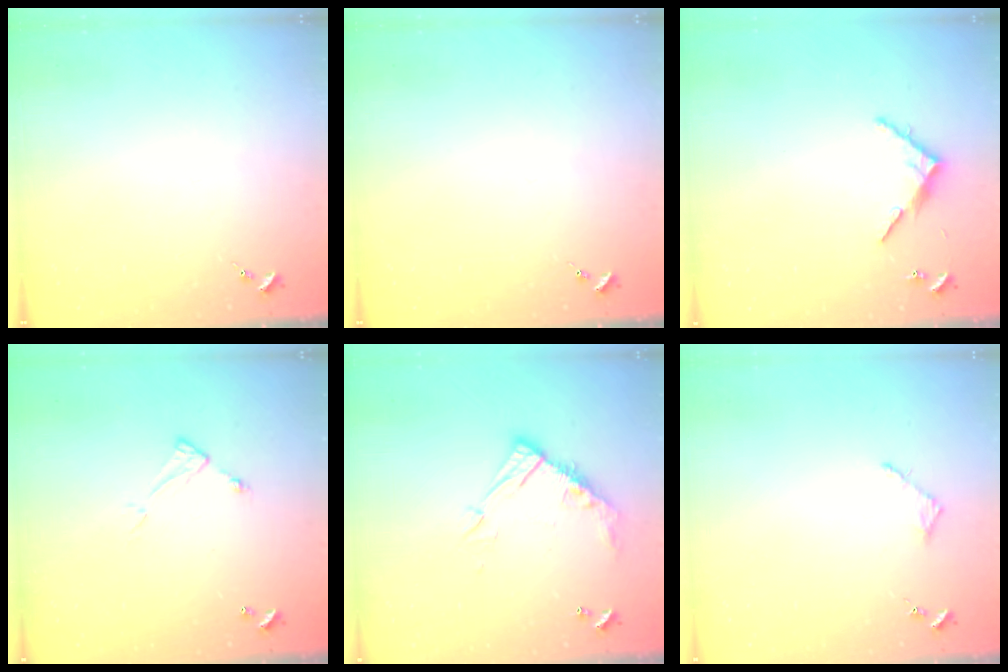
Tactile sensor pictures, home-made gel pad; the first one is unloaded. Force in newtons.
{"total": 0.0}
{"total": 6.9, "press": 6.9, "slide": 0.5}
{"total": 4.9, "press": 4.8, "slide": 0.3}
{"total": 13.1, "press": 13.1, "slide": 1.1}
{"total": 2.8, "press": 2.7, "slide": 0.3}